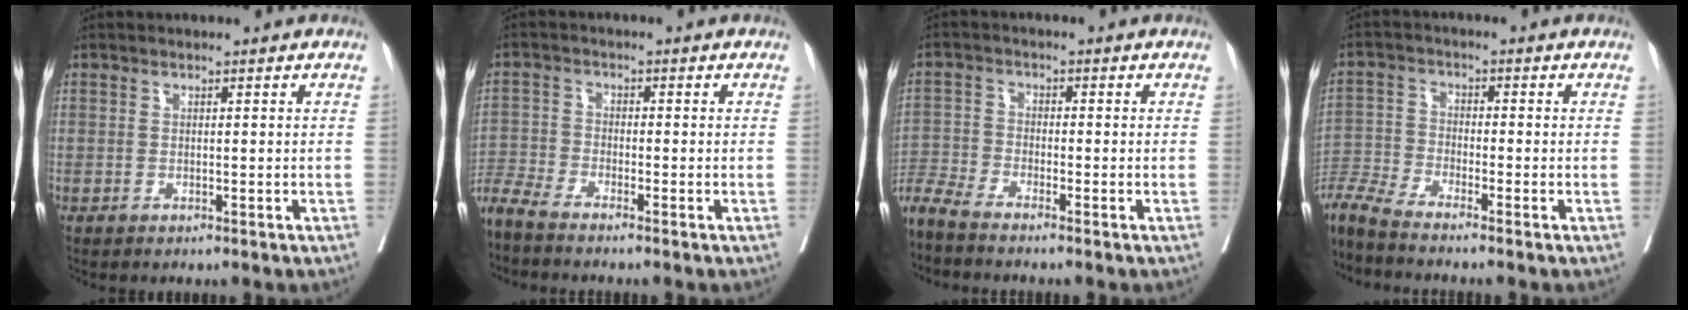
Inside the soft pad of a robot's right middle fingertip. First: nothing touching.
{"total": 4.6, "force": [-4.3, -0.5, 1.5], "torque": [-0.030, -0.013, -0.086]}
{"total": 4.9, "force": [-4.6, -0.7, 1.6], "torque": [-0.030, -0.015, -0.093]}
{"total": 6.7, "force": [-6.2, -1.2, 2.3], "torque": [-0.047, -0.022, -0.125]}